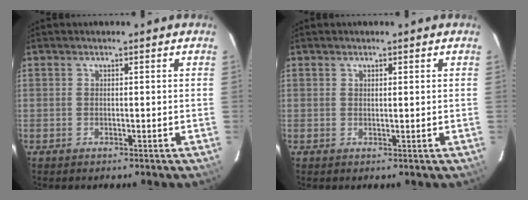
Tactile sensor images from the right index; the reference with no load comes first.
{"total": 0.8, "force": [0.5, 0.1, 0.5], "torque": [-0.010, 0.002, 0.009]}